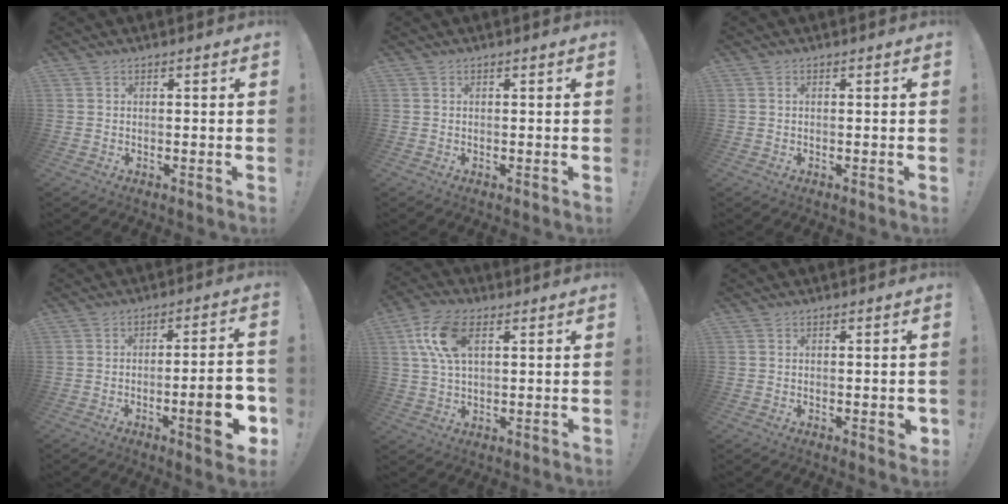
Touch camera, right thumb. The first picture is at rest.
{"total": 0.0}
{"total": 0.0}
{"total": 10.8, "force": [-3.4, 2.2, 10.0], "torque": [-0.119, 0.002, -0.049]}
{"total": 12.0, "force": [3.8, 6.5, 9.3], "torque": [-0.182, 0.001, 0.071]}
{"total": 1.8, "force": [0.0, 0.7, 1.7], "torque": [-0.015, -0.002, -0.001]}